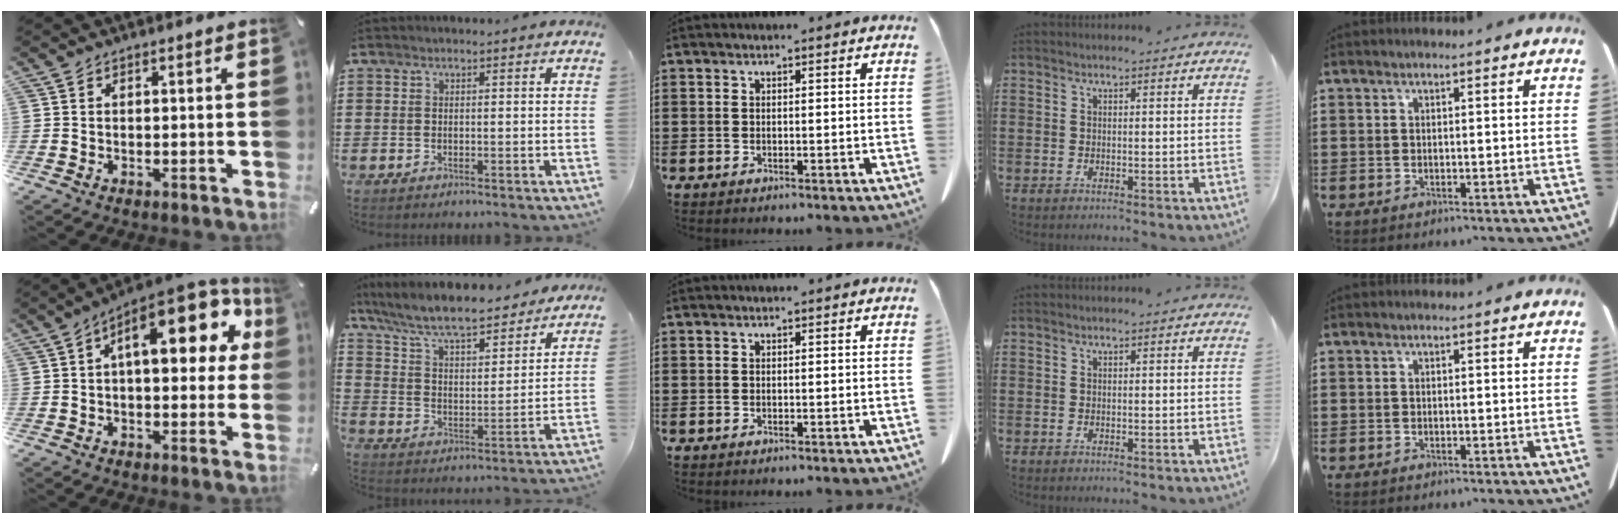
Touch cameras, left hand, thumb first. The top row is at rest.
{"thumb": {"total": 18.0, "force": [5.9, 8.4, 14.8], "torque": [-0.195, -0.029, 0.093]}, "index": {"total": 8.6, "force": [7.8, 1.1, 3.5], "torque": [-0.102, -0.044, 0.132]}}